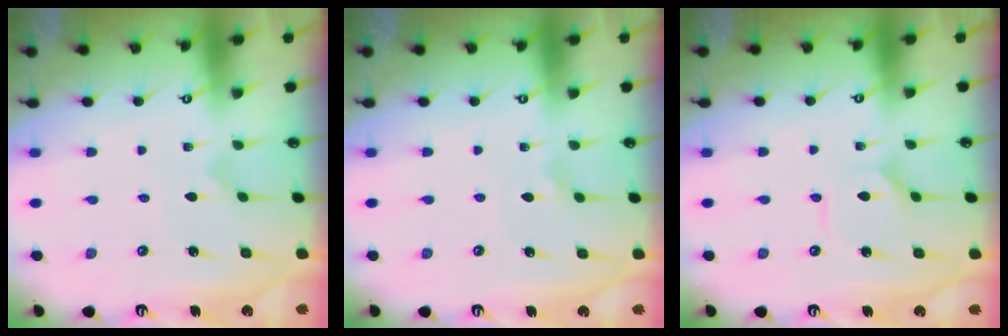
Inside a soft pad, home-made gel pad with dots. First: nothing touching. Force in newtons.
{"total": 1.8, "press": 1.7, "slide": 0.4}
{"total": 2.4, "press": 2.4, "slide": 0.2}